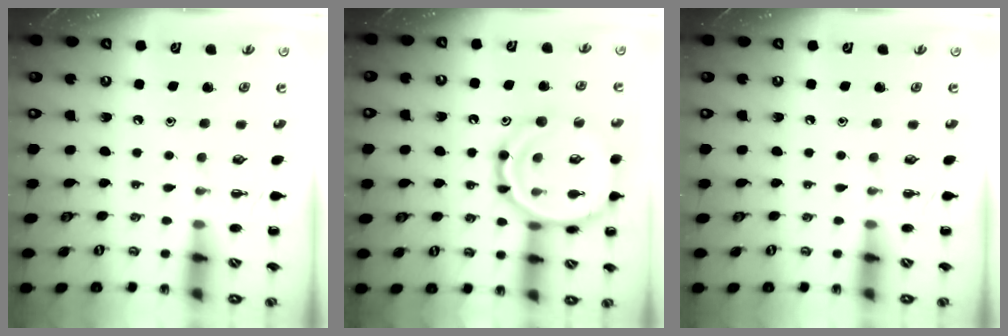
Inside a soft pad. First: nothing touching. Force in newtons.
{"total": 19.4, "press": 19.3, "slide": 1.6}
{"total": 0.0}